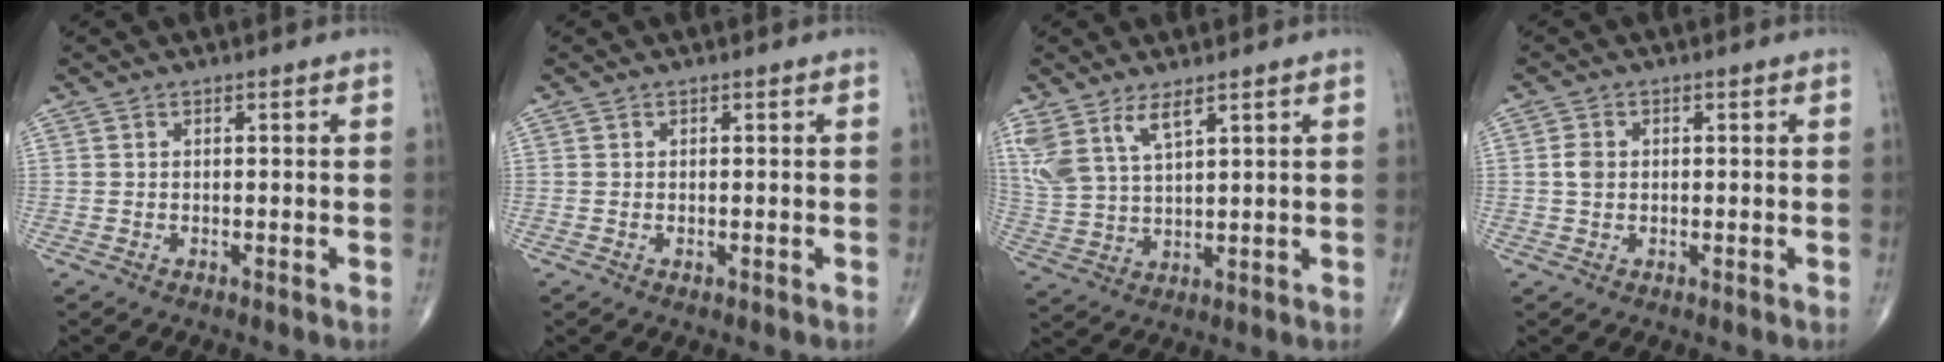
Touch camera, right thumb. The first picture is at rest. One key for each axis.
{"total": 0.5, "fx": -0.1, "fy": 0.3, "fz": 0.4, "tx": -0.008, "ty": -0.001, "tz": -0.001}
{"total": 8.4, "fx": 5.3, "fy": 3.2, "fz": 5.8, "tx": -0.125, "ty": -0.015, "tz": 0.117}
{"total": 2.3, "fx": 0.1, "fy": 1.8, "fz": 1.4, "tx": -0.023, "ty": 0.003, "tz": 0.000}